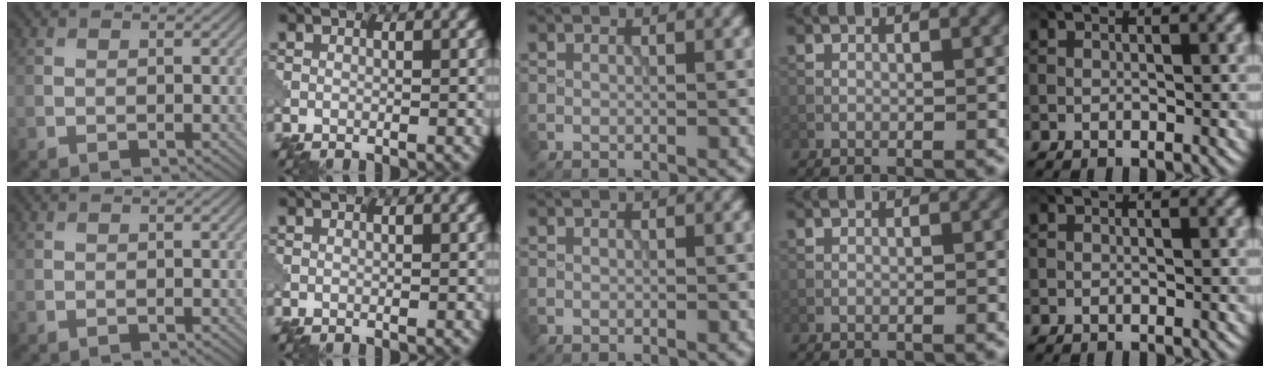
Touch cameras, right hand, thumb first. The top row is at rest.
{"index": {"total": 0.9, "force": [-0.1, -0.7, -0.6], "torque": [0.006, -0.001, 0.001]}}